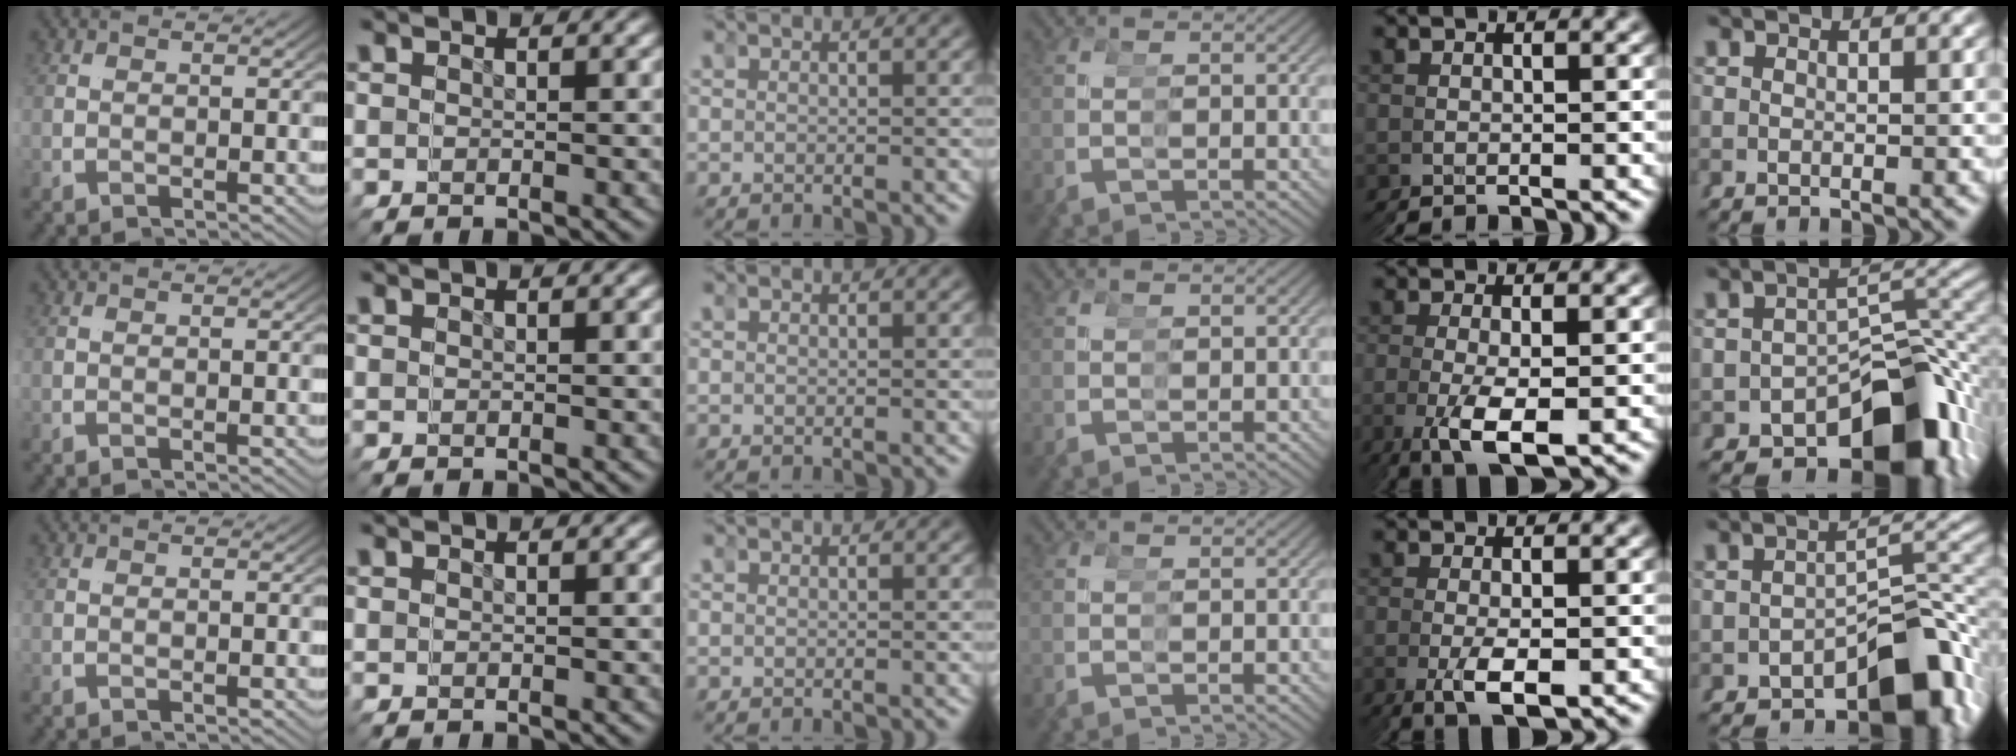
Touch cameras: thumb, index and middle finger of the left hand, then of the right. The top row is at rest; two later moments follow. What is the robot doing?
{"motion": "grasp_and_lifting", "object": "tape"}